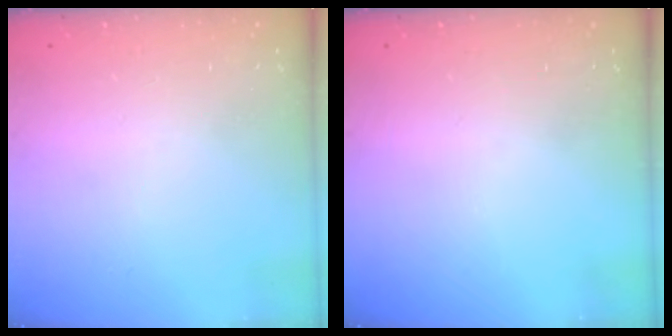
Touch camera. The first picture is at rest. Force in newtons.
{"total": 0.0}